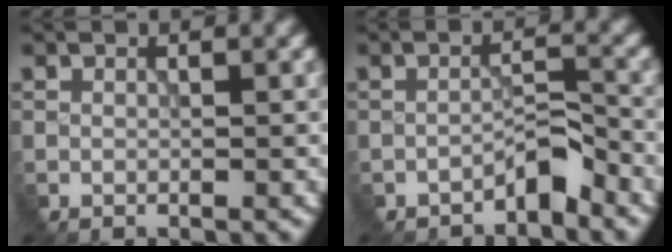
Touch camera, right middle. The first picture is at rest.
{"total": 2.3, "force": [-1.9, 0.4, 1.1], "torque": [-0.018, 0.012, -0.034]}